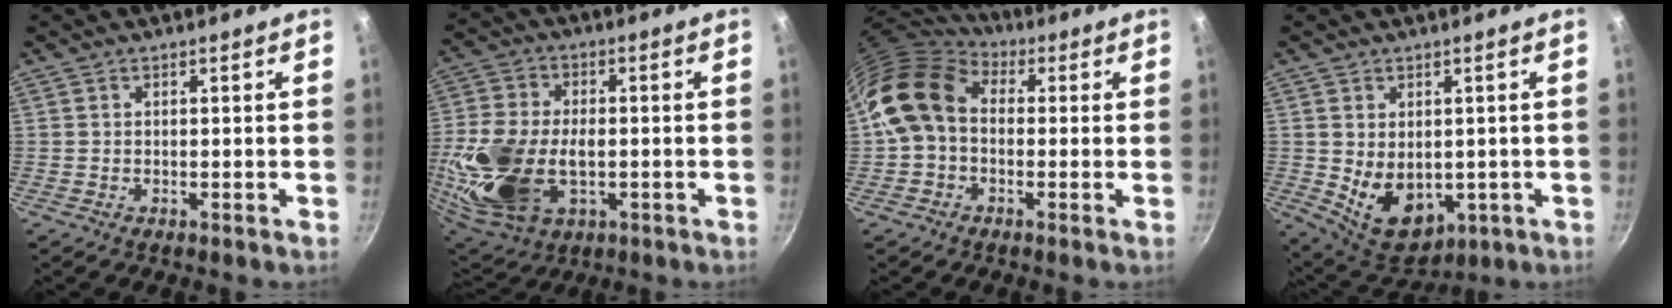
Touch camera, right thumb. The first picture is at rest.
{"total": 20.4, "force": [-2.8, 12.9, 15.6], "torque": [-0.328, 0.003, -0.043]}
{"total": 13.0, "force": [0.5, 10.0, 8.3], "torque": [-0.131, 0.029, -0.010]}
{"total": 10.7, "force": [-0.8, 7.6, 7.5], "torque": [-0.096, -0.014, 0.018]}